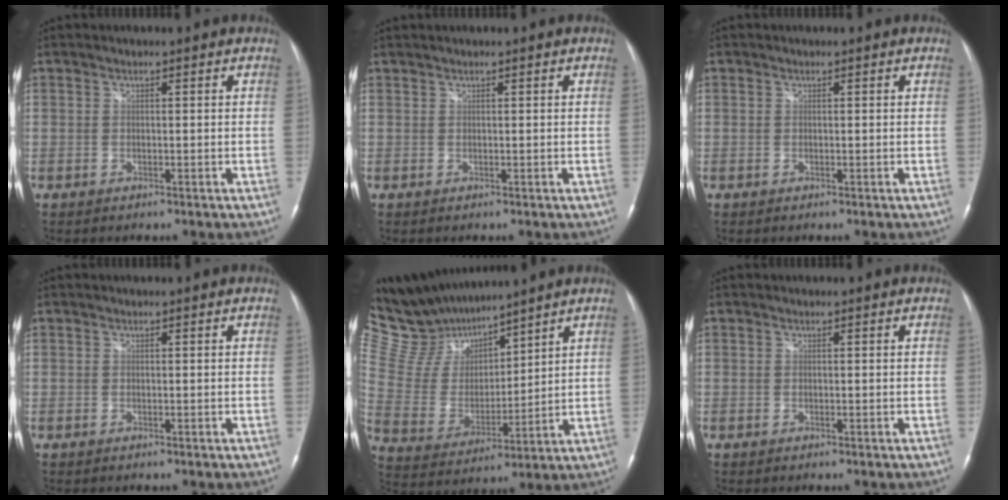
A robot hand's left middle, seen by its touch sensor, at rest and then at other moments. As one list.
[{"total": 0.6, "force": [0.6, -0.1, 0.1], "torque": [-0.006, 0.009, 0.016]}, {"total": 0.0}, {"total": 0.0}, {"total": 12.6, "force": [12.1, 2.5, 2.4], "torque": [-0.074, 0.009, 0.254]}, {"total": 0.0}]